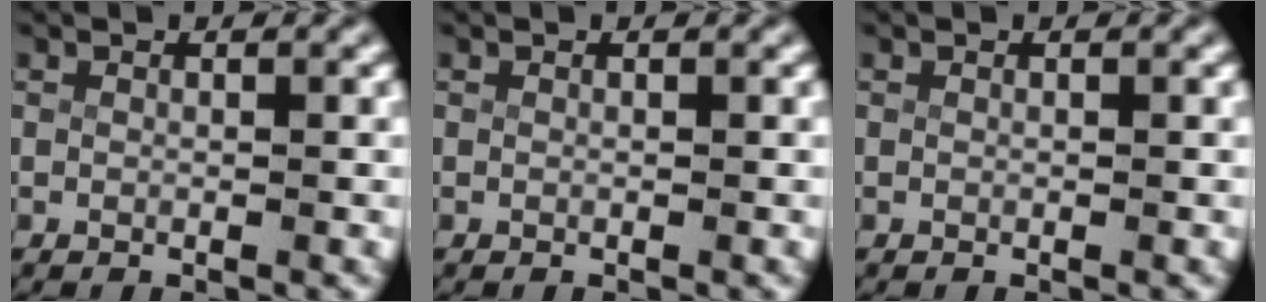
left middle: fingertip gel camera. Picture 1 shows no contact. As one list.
[{"total": 0.0}, {"total": 0.0}]